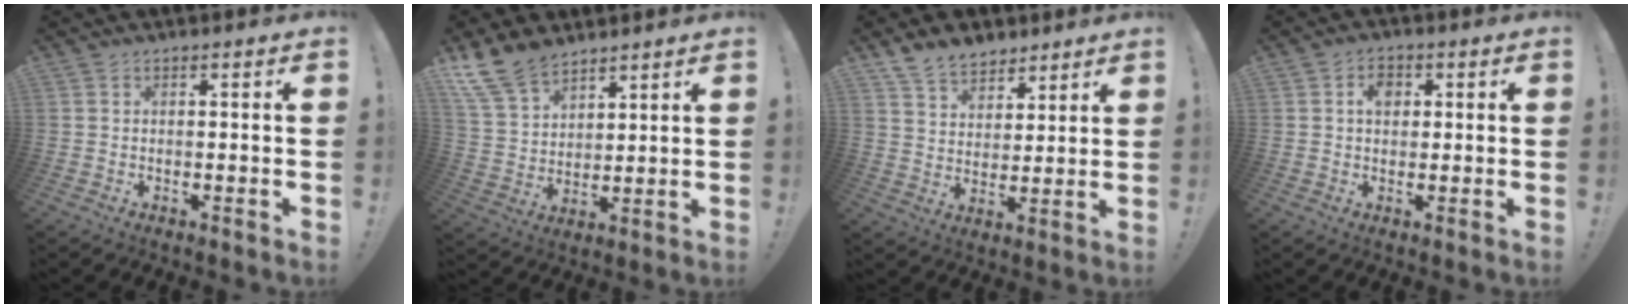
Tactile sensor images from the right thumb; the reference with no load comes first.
{"total": 12.3, "force": [9.4, 6.4, 4.5], "torque": [-0.094, -0.054, 0.185]}
{"total": 9.2, "force": [7.2, 5.2, 2.4], "torque": [-0.053, -0.043, 0.142]}
{"total": 4.5, "force": [0.9, 3.3, 2.9], "torque": [-0.033, 0.001, 0.011]}